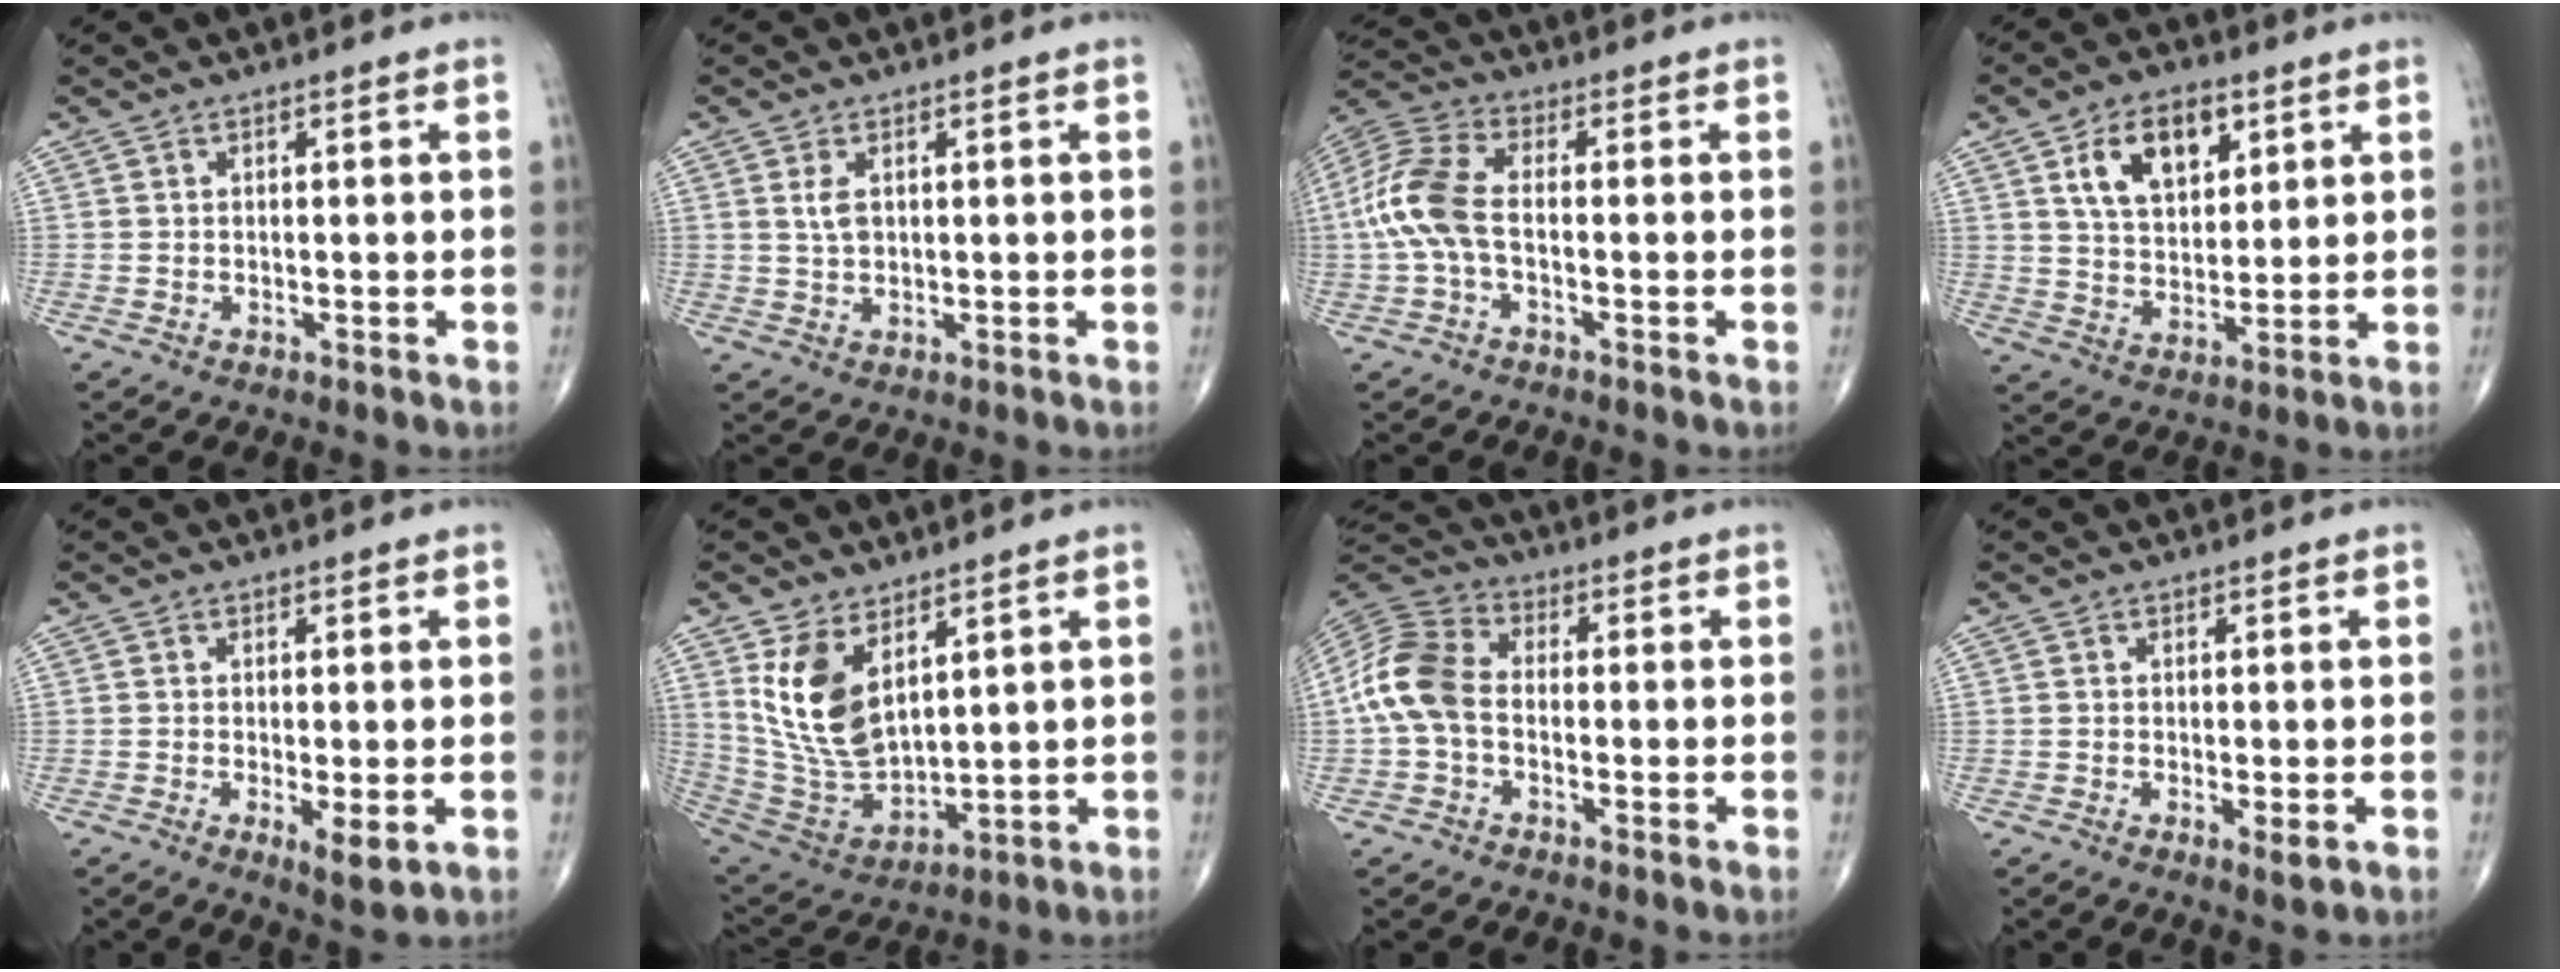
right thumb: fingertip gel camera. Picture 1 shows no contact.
{"total": 2.7, "force": [0.8, 1.6, 2.1], "torque": [-0.039, -0.001, 0.020]}
{"total": 10.0, "force": [-1.2, 5.0, 8.7], "torque": [-0.206, 0.027, -0.031]}
{"total": 11.8, "force": [5.1, 6.9, 8.0], "torque": [-0.108, -0.016, 0.093]}
{"total": 3.8, "force": [-0.7, 1.1, 3.6], "torque": [-0.061, -0.015, -0.012]}
{"total": 13.6, "force": [5.7, 7.2, 10.0], "torque": [-0.181, -0.033, 0.134]}
{"total": 10.5, "force": [-1.0, 7.1, 7.7], "torque": [-0.157, 0.029, -0.036]}
{"total": 2.0, "force": [-0.5, 0.4, 1.9], "torque": [-0.037, -0.009, -0.008]}